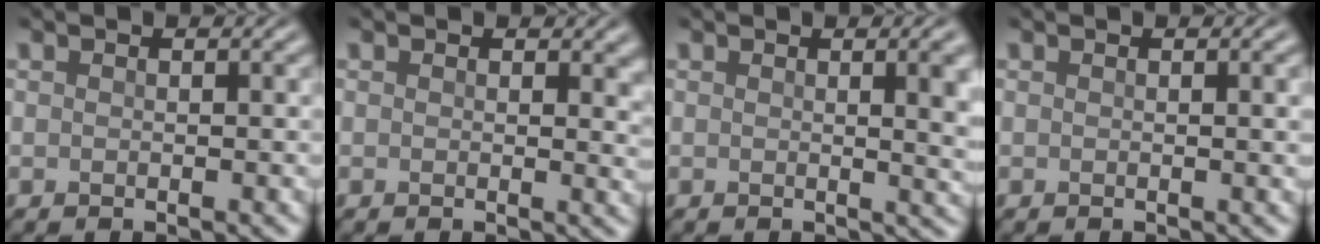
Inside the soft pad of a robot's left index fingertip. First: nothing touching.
{"total": 1.6, "force": [0.6, 0.8, 1.3], "torque": [-0.008, -0.005, 0.006]}
{"total": 5.0, "force": [0.9, 1.7, 4.6], "torque": [-0.033, 0.004, 0.014]}
{"total": 1.4, "force": [0.2, 0.4, 1.4], "torque": [-0.011, 0.003, -0.001]}